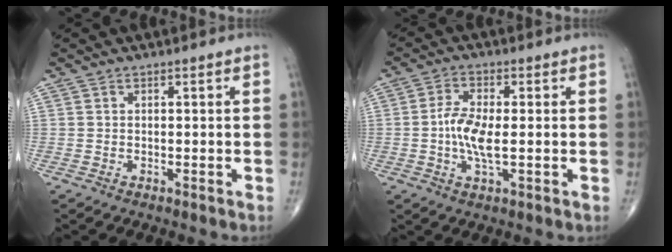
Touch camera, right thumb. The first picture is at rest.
{"total": 6.8, "force": [-0.5, 2.2, 6.4], "torque": [-0.140, -0.004, -0.016]}